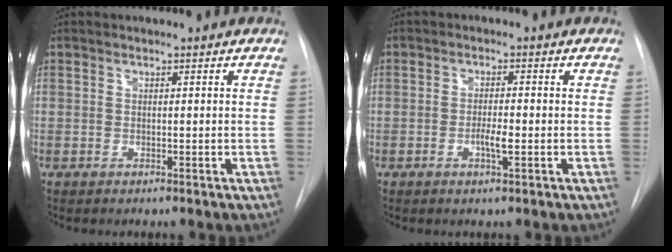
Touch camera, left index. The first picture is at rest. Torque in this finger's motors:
{"motor_torque": [0.28, 0.05, 0.06, 0.01]}